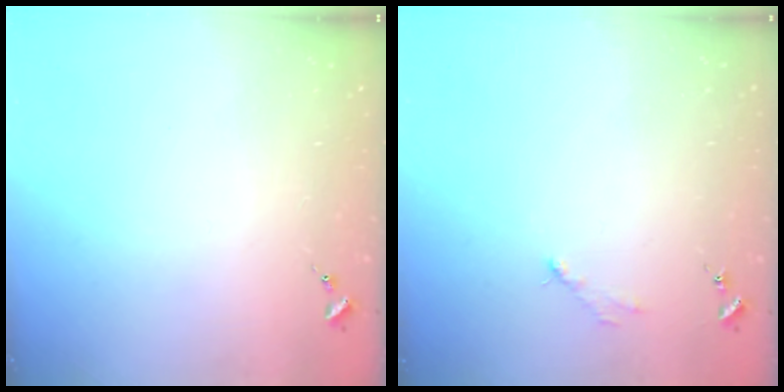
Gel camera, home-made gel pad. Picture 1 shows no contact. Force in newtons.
{"total": 2.6, "press": 2.6, "slide": 0.3}